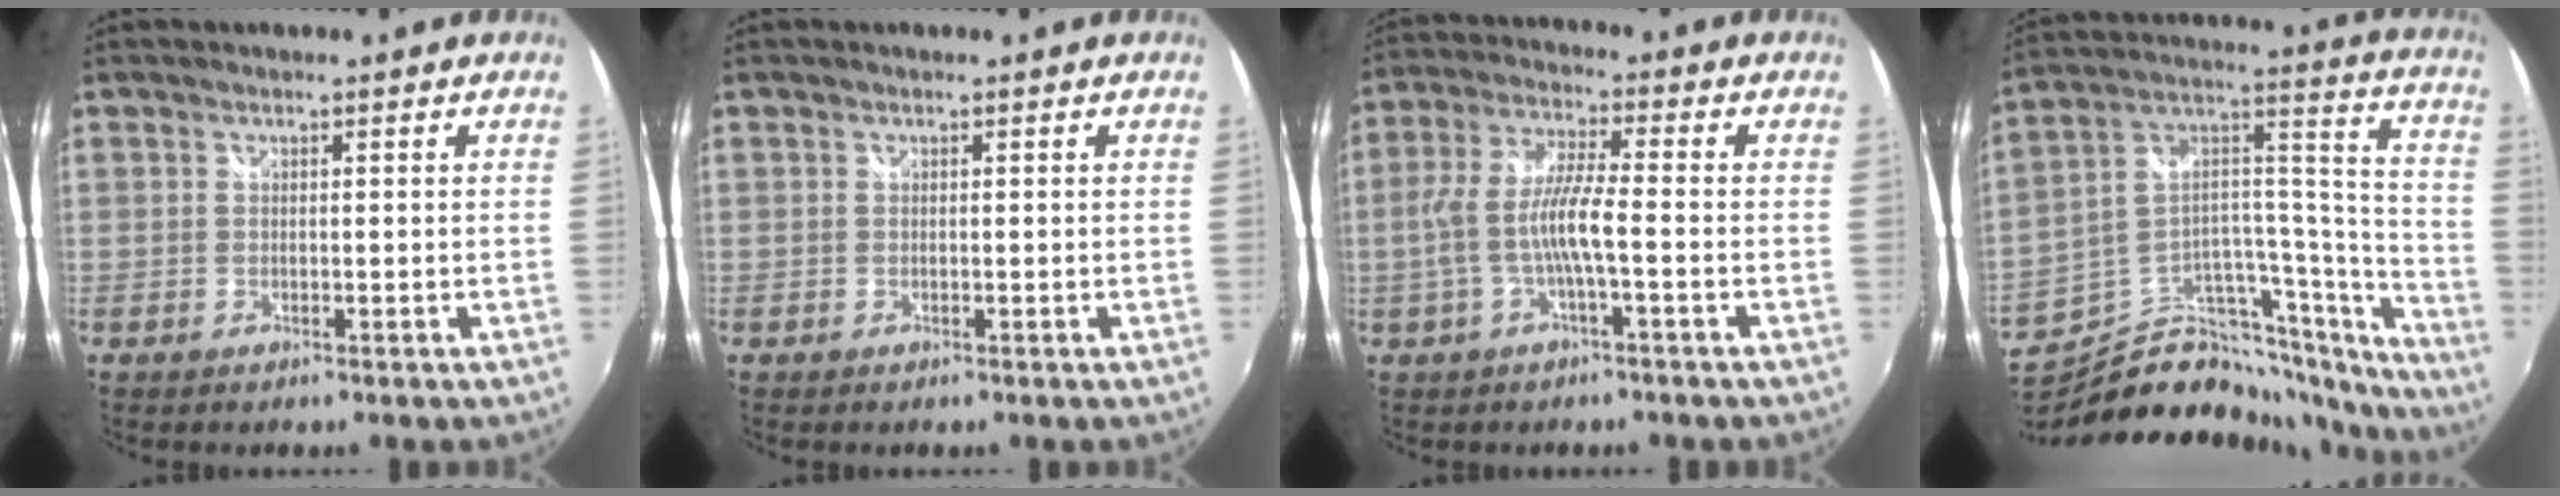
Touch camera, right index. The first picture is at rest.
{"total": 0.0}
{"total": 8.5, "force": [-2.1, 0.8, 8.2], "torque": [-0.175, 0.002, -0.037]}
{"total": 26.1, "force": [-20.5, 11.3, 11.5], "torque": [-0.158, 0.065, -0.313]}